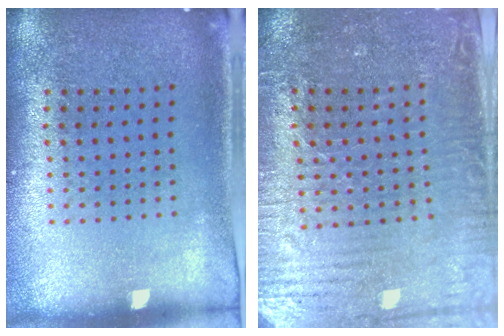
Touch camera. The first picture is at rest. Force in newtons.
{"total": 3.6, "press": 3.3, "slide": 1.4}